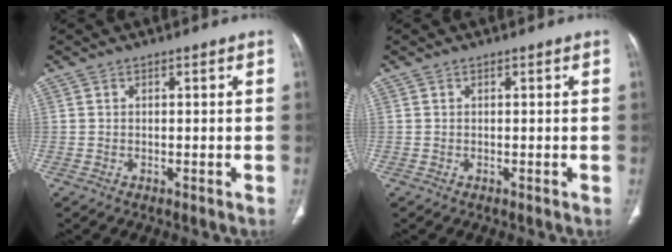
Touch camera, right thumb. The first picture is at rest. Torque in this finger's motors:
{"motor_torque": [-0.06, 0.06, -0.13, -0.13, 0.00]}